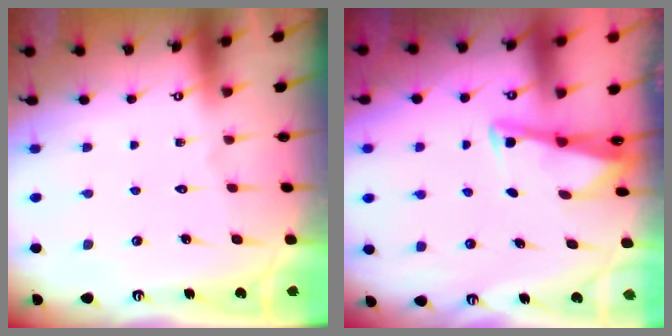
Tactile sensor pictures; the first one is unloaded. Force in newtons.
{"total": 2.8, "press": 2.8, "slide": 0.3}